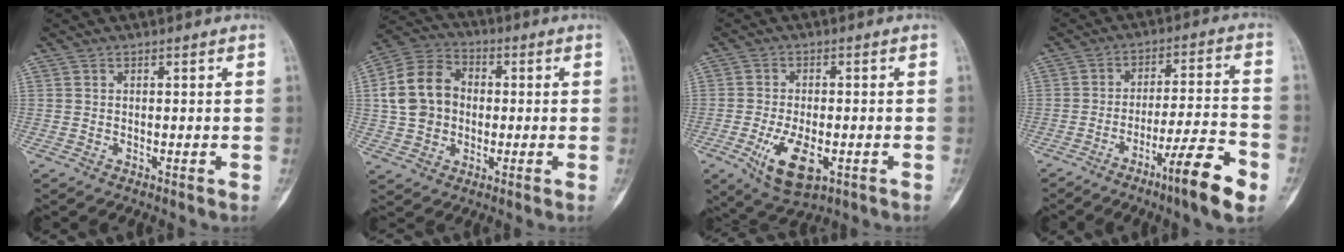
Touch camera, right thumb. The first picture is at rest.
{"total": 12.2, "force": [0.5, 9.8, 7.3], "torque": [-0.124, 0.027, 0.003]}
{"total": 9.2, "force": [-3.2, 4.3, 7.5], "torque": [-0.127, -0.006, -0.046]}
{"total": 12.8, "force": [-7.0, 1.2, 10.7], "torque": [-0.170, 0.036, -0.109]}